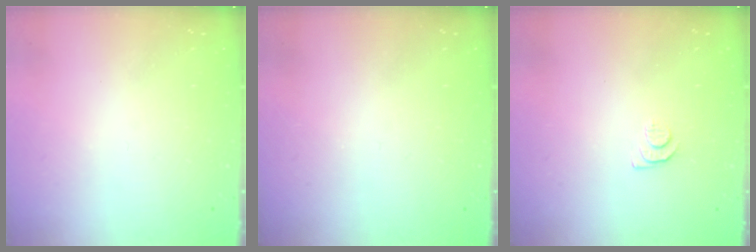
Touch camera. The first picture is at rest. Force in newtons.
{"total": 0.0}
{"total": 5.4, "press": 5.4, "slide": 0.7}